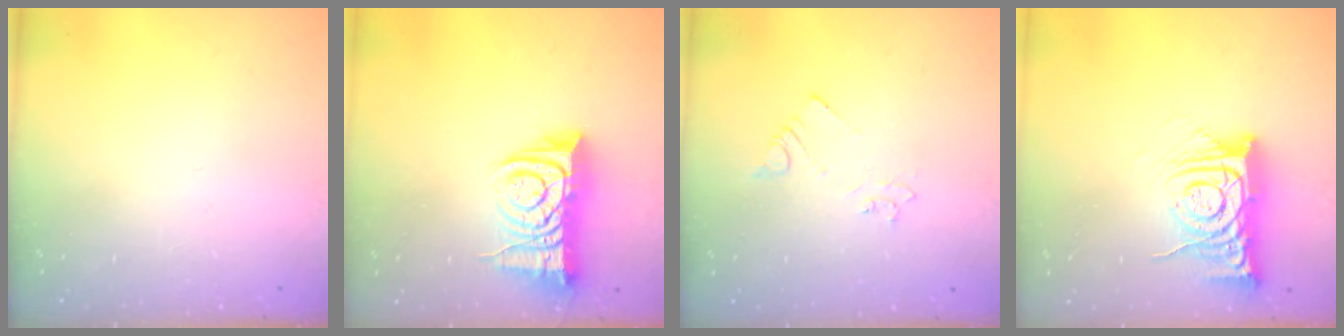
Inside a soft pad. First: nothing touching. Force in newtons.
{"total": 12.5, "press": 12.4, "slide": 1.3}
{"total": 2.5, "press": 2.5, "slide": 0.3}
{"total": 12.0, "press": 11.9, "slide": 1.2}